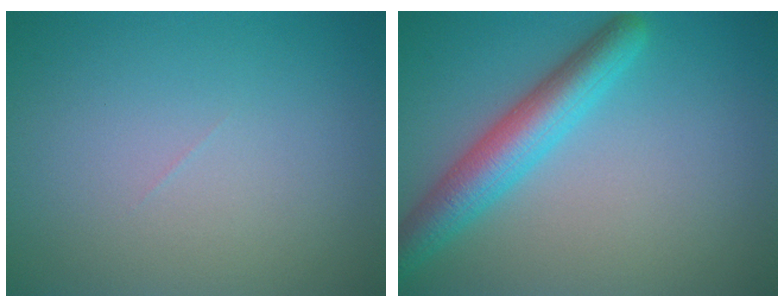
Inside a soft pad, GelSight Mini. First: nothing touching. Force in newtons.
{"total": 5.1, "press": 5.1, "slide": 0.2}